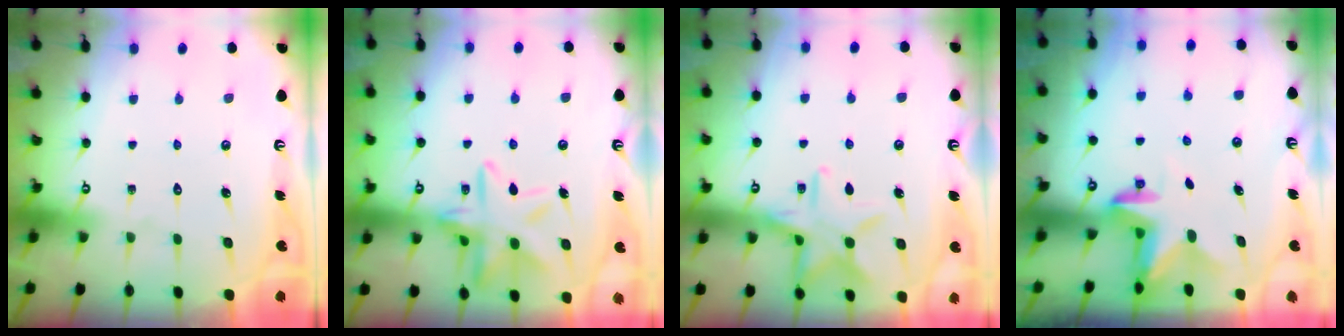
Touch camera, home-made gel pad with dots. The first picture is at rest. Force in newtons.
{"total": 15.3, "press": 15.2, "slide": 1.2}
{"total": 12.2, "press": 12.2, "slide": 0.8}
{"total": 2.7, "press": 2.6, "slide": 0.6}